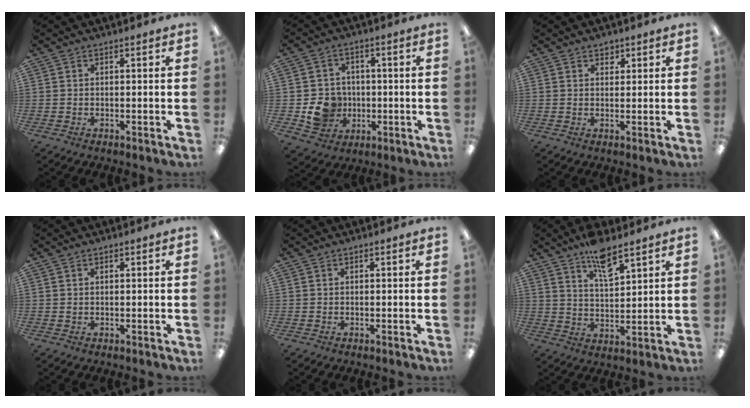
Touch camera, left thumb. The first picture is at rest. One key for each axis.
{"total": 8.9, "fx": -1.8, "fy": 8.3, "fz": 2.9, "tx": -0.064, "ty": 0.016, "tz": -0.022}
{"total": 1.9, "fx": 1.4, "fy": 1.1, "fz": 0.5, "tx": 0.006, "ty": -0.006, "tz": 0.023}
{"total": 0.7, "fx": 0.4, "fy": 0.4, "fz": 0.4, "tx": -0.009, "ty": 0.003, "tz": 0.006}
{"total": 0.0}
{"total": 8.8, "fx": 6.6, "fy": 2.7, "fz": 5.1, "tx": -0.086, "ty": -0.036, "tz": 0.114}